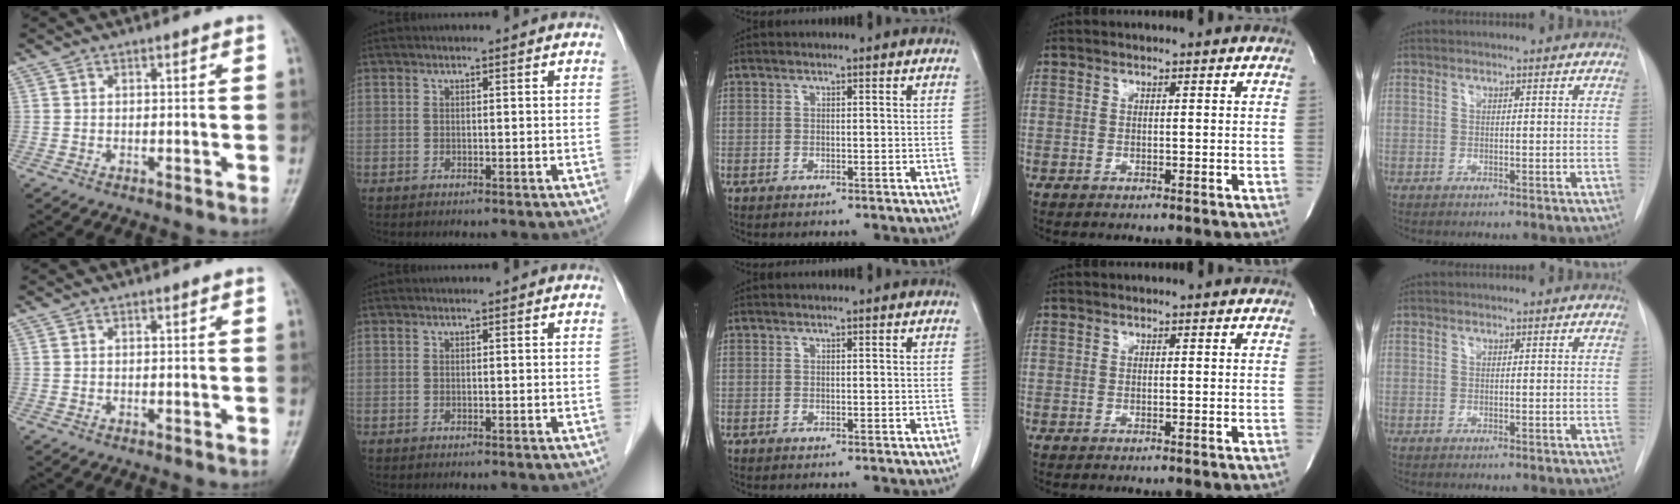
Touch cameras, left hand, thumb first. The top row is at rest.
{}